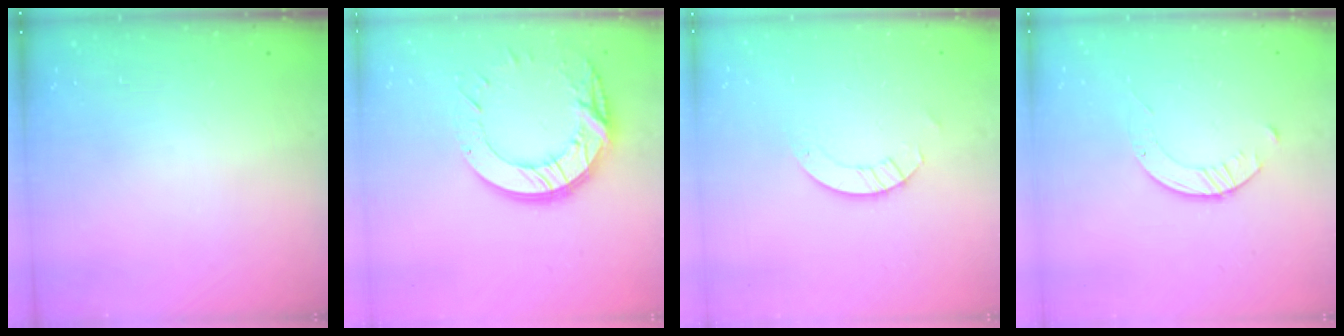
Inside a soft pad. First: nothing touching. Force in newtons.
{"total": 15.8, "press": 15.8, "slide": 1.1}
{"total": 2.6, "press": 2.6, "slide": 0.2}
{"total": 2.7, "press": 2.7, "slide": 0.3}